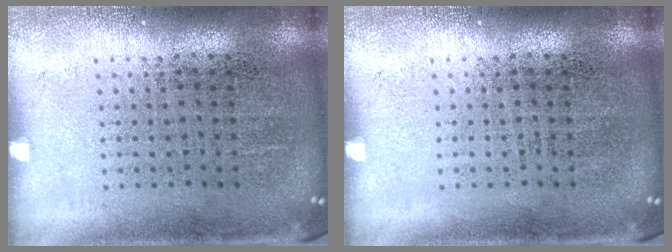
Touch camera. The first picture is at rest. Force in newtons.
{"total": 0.0}